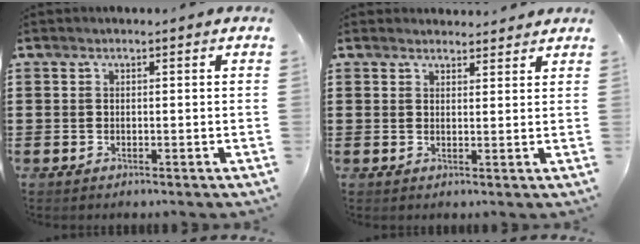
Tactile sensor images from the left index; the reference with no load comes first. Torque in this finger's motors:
{"motor_torque": [0.47, -0.48, 0.16, -0.01]}